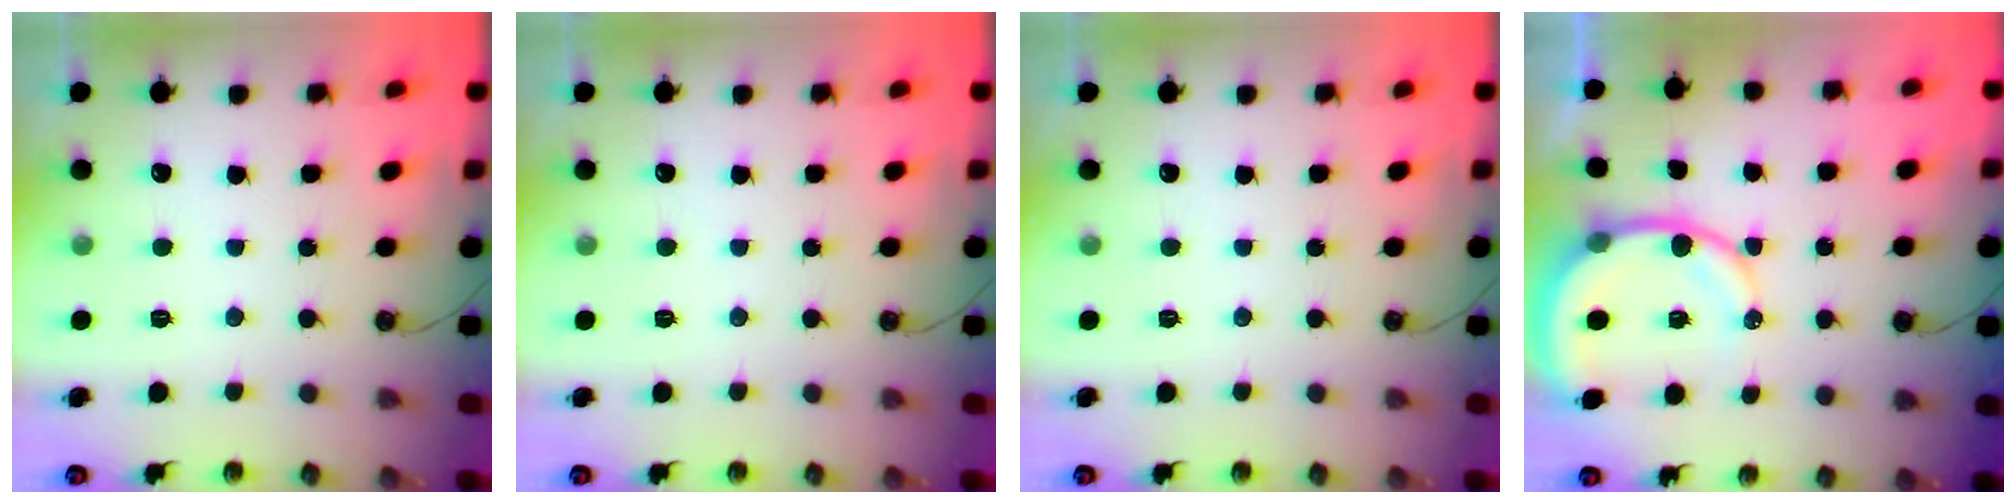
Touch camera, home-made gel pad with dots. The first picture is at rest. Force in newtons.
{"total": 0.0}
{"total": 0.0}
{"total": 9.6, "press": 9.5, "slide": 1.1}